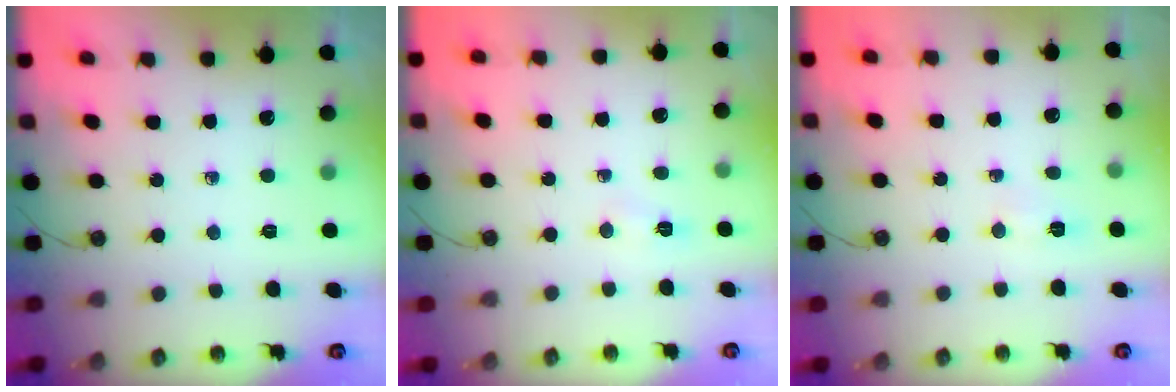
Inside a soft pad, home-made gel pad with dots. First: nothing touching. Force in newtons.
{"total": 2.5, "press": 2.4, "slide": 0.4}
{"total": 2.9, "press": 2.7, "slide": 1.0}